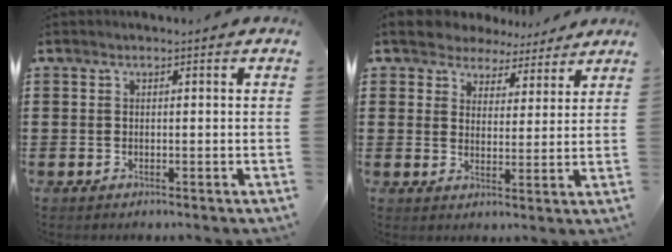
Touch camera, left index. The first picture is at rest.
{"total": 4.9, "force": [4.5, 1.9, -0.2], "torque": [-0.022, -0.014, 0.084]}